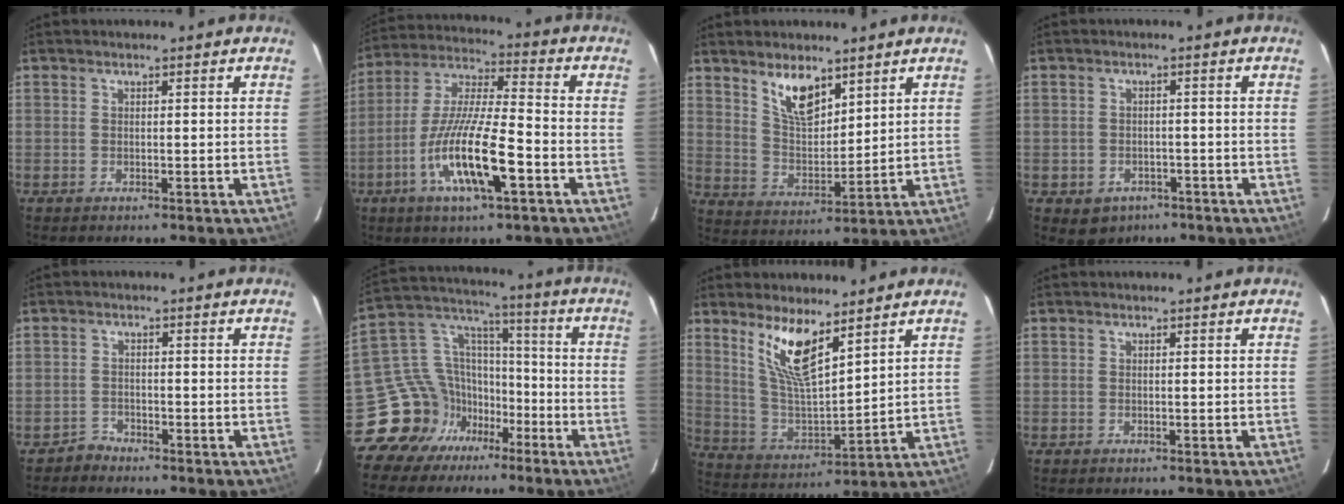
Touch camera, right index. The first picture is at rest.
{"total": 15.6, "force": [-6.3, 2.9, 14.0], "torque": [-0.282, -0.014, -0.122]}
{"total": 8.9, "force": [6.0, 3.7, 5.5], "torque": [-0.094, 0.002, 0.122]}
{"total": 5.3, "force": [-2.9, 4.1, 1.5], "torque": [-0.036, 0.005, -0.029]}
{"total": 2.1, "force": [-1.6, 1.1, -0.7], "torque": [0.011, 0.011, -0.032]}
{"total": 14.1, "force": [-9.0, 10.6, 2.3], "torque": [-0.057, 0.067, -0.153]}
{"total": 11.7, "force": [7.6, 3.1, 8.4], "torque": [-0.163, -0.007, 0.159]}
{"total": 0.0}